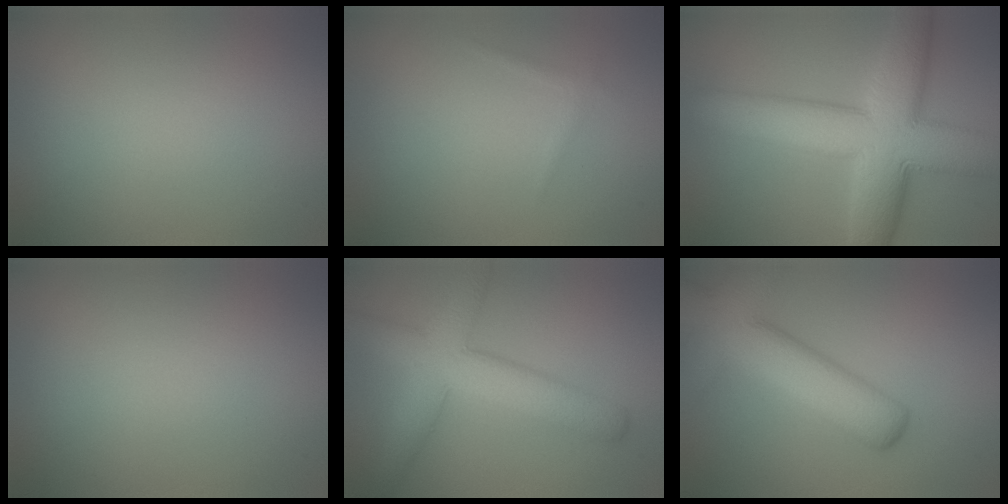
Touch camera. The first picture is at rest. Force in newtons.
{"total": 0.6, "press": 0.6, "slide": 0.1}
{"total": 11.4, "press": 11.4, "slide": 0.1}
{"total": 0.0}
{"total": 6.8, "press": 6.8, "slide": 0.2}
{"total": 8.5, "press": 8.5, "slide": 0.5}